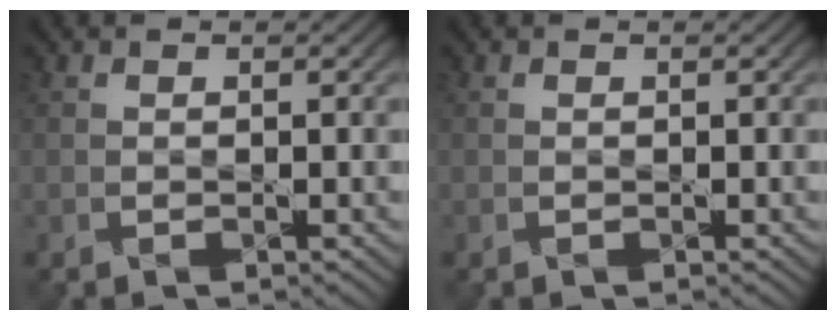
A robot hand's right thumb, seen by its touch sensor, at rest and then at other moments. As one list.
[{"total": 0.0}]